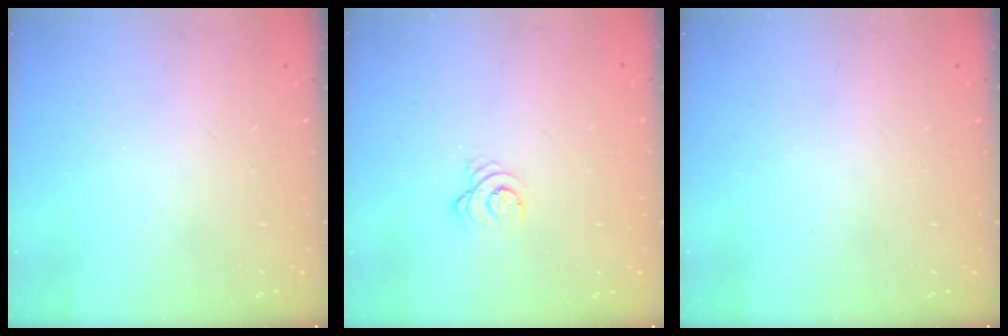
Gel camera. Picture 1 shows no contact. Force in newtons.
{"total": 3.5, "press": 3.5, "slide": 0.2}
{"total": 0.0}